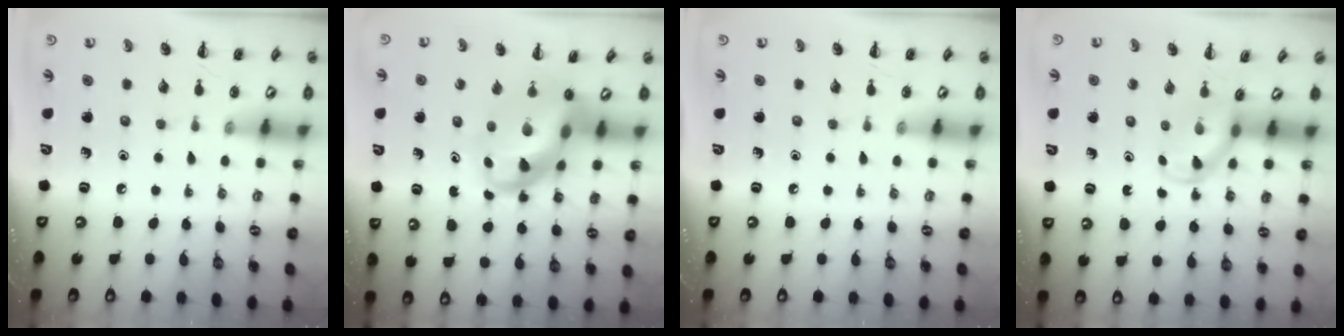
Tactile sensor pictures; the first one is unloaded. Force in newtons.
{"total": 8.4, "press": 8.1, "slide": 2.3}
{"total": 0.0}
{"total": 3.8, "press": 3.5, "slide": 1.4}